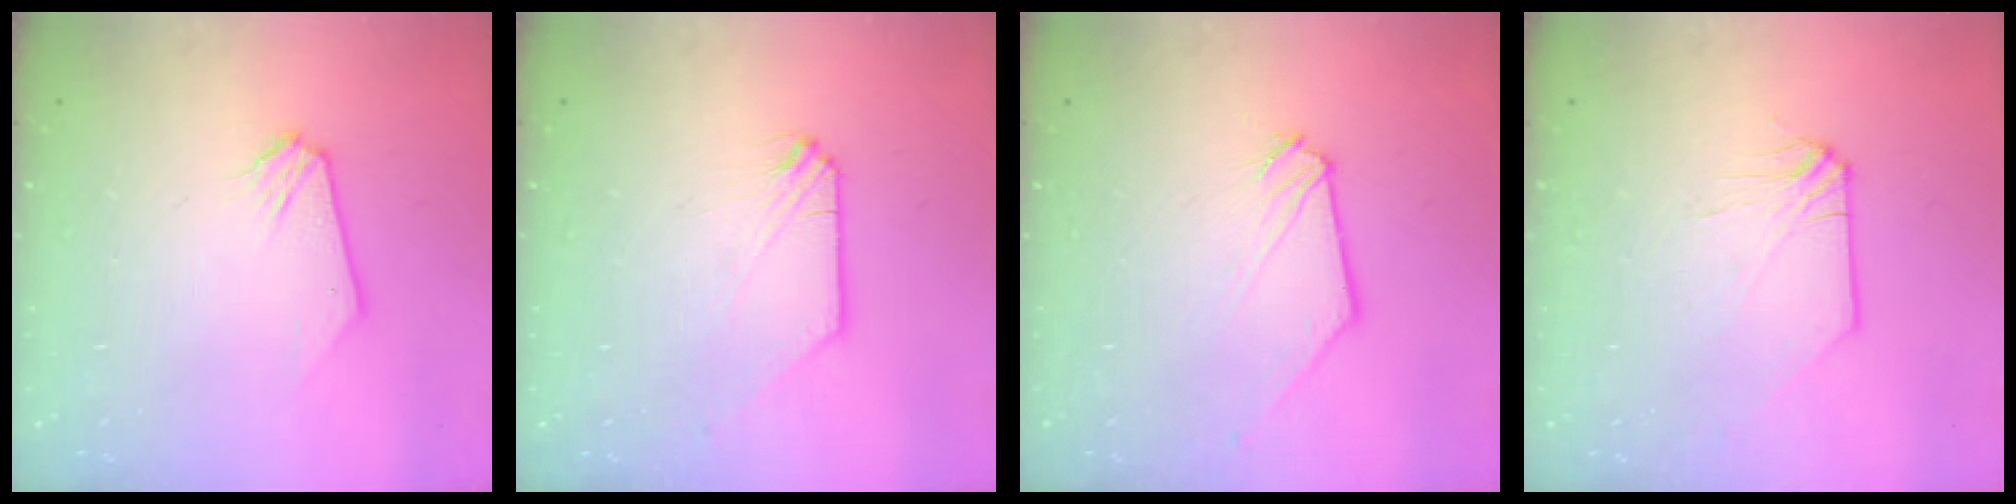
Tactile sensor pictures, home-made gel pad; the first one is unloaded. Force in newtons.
{"total": 0.0}
{"total": 1.3, "press": 1.2, "slide": 0.2}
{"total": 0.0}